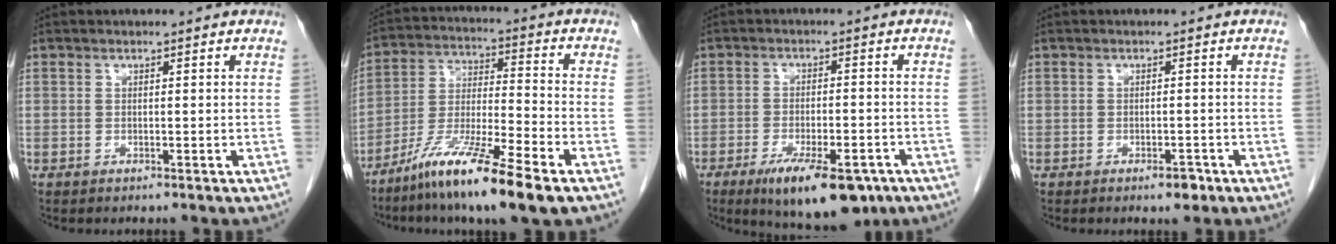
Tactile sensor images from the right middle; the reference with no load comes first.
{"total": 14.4, "force": [-9.3, 0.5, 11.0], "torque": [-0.215, -0.033, -0.170]}
{"total": 12.4, "force": [-8.0, 4.1, 8.6], "torque": [-0.124, -0.009, -0.117]}
{"total": 1.8, "force": [-1.1, 0.8, 1.1], "torque": [-0.014, 0.001, -0.012]}